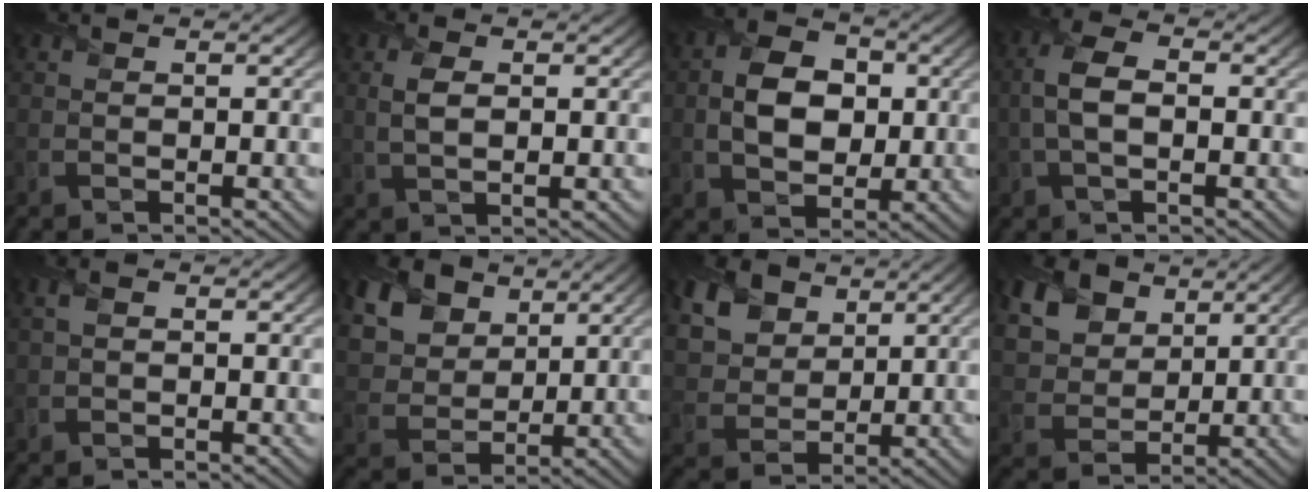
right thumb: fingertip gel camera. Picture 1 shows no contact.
{"total": 3.1, "force": [0.3, 1.4, 2.8], "torque": [-0.068, -0.004, 0.008]}
{"total": 7.6, "force": [0.1, 5.3, 5.4], "torque": [-0.105, 0.001, -0.002]}
{"total": 4.7, "force": [-0.3, 2.3, 4.1], "torque": [-0.099, 0.003, -0.010]}
{"total": 1.7, "force": [0.3, 1.1, 1.3], "torque": [-0.035, 0.003, 0.005]}
{"total": 13.3, "force": [7.0, 9.0, 6.9], "torque": [-0.205, 0.014, 0.139]}
{"total": 10.2, "force": [5.3, 6.8, 5.6], "torque": [-0.171, 0.008, 0.102]}
{"total": 11.5, "force": [6.0, 7.7, 6.1], "torque": [-0.192, 0.006, 0.120]}